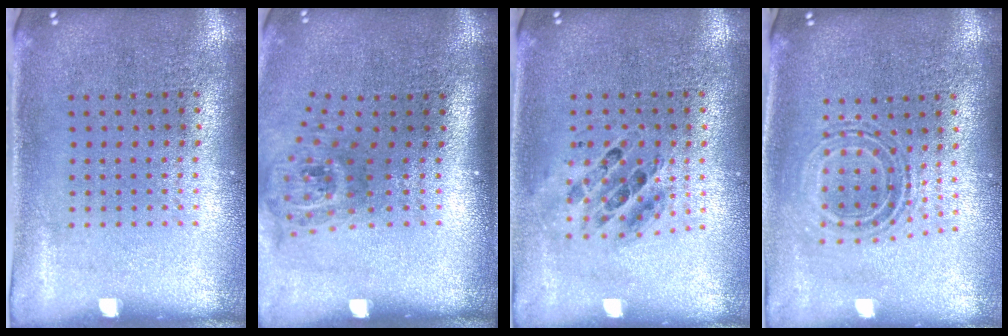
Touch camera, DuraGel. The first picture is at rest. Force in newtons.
{"total": 1.9, "press": 1.3, "slide": 1.4}
{"total": 0.7, "press": 0.7, "slide": 0.1}
{"total": 0.8, "press": 0.8, "slide": 0.4}